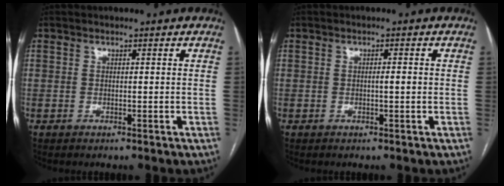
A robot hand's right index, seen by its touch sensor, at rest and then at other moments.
{"total": 1.2, "force": [-0.1, 0.1, 1.2], "torque": [-0.017, 0.002, -0.002]}